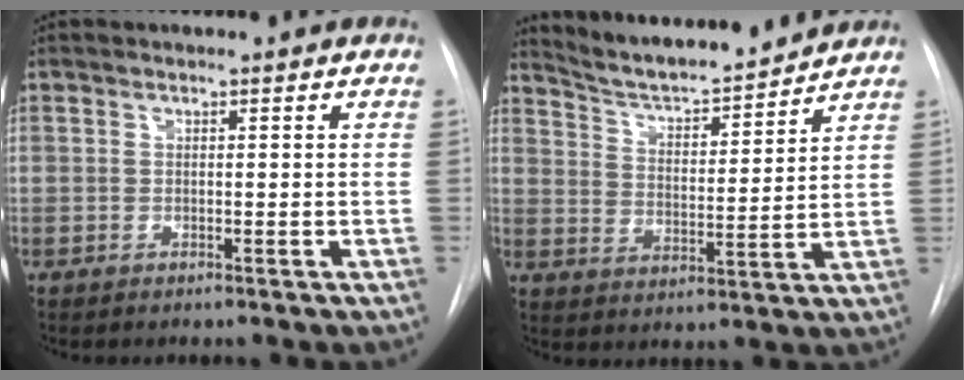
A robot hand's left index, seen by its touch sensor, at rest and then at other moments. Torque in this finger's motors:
{"motor_torque": [-0.50, -0.58, -0.13, 0.01]}